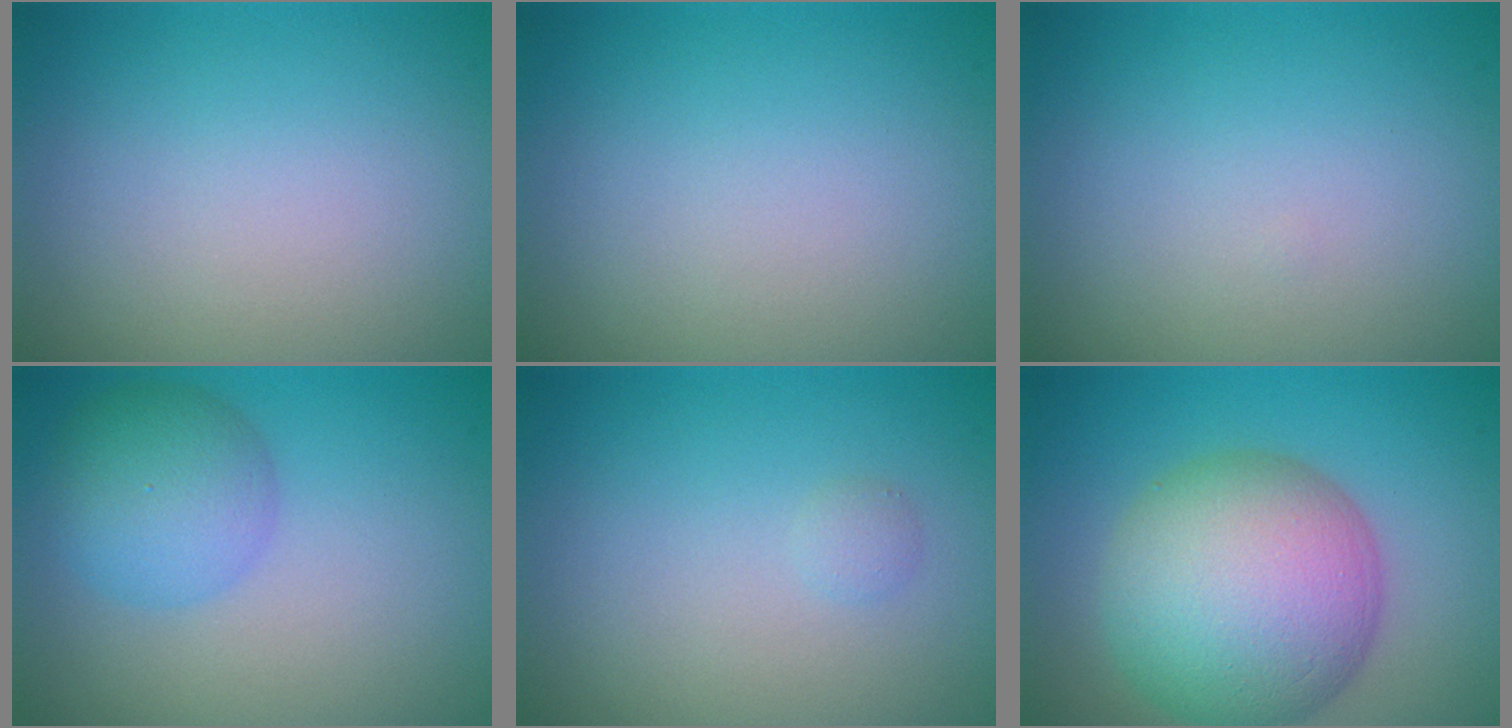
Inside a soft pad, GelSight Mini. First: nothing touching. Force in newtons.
{"total": 0.0}
{"total": 0.0}
{"total": 4.4, "press": 4.4, "slide": 0.2}
{"total": 0.6, "press": 0.6, "slide": 0.0}
{"total": 11.0, "press": 11.0, "slide": 0.3}